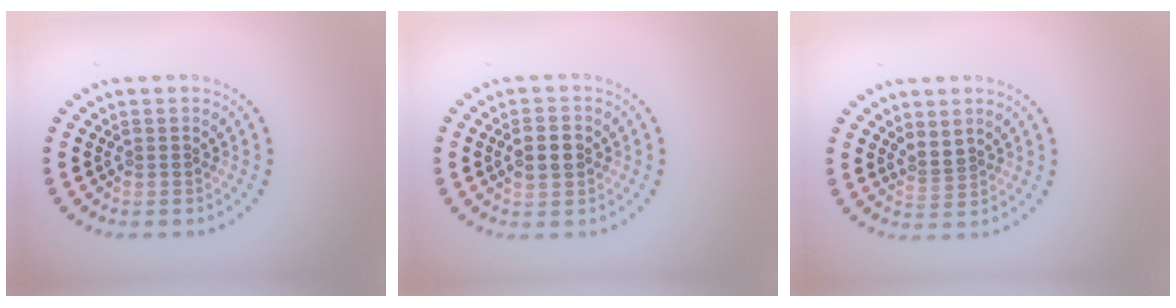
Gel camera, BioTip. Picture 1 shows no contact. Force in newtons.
{"total": 2.6, "press": 2.6, "slide": 0.2}
{"total": 1.7, "press": 1.3, "slide": 1.2}